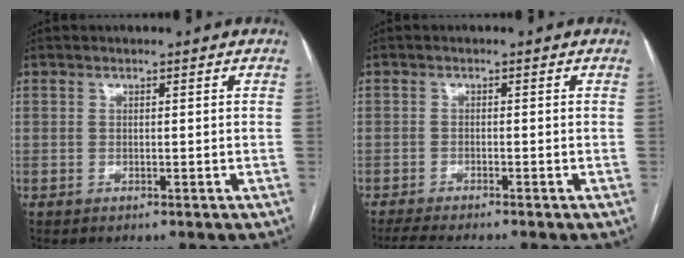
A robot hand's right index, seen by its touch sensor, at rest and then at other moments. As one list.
[{"total": 3.9, "force": [-3.5, 0.2, 1.8], "torque": [-0.029, -0.011, -0.057]}]